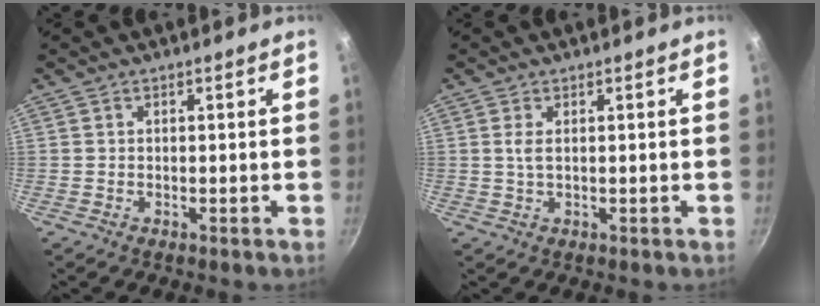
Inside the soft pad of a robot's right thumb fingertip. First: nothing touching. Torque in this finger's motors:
{"motor_torque": [-0.11, 0.15, -0.16, 0.06, 0.08]}